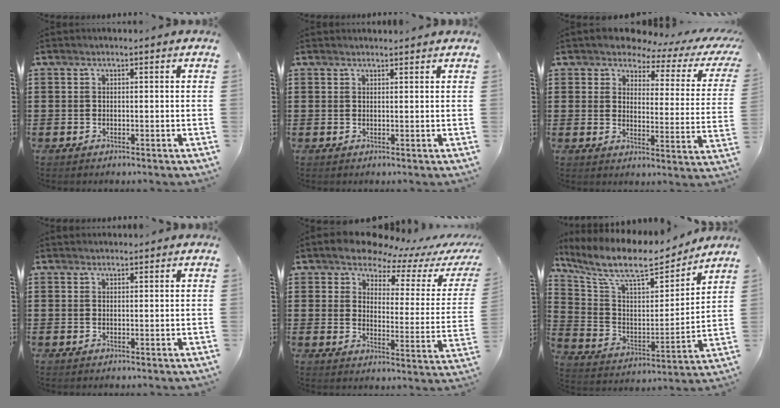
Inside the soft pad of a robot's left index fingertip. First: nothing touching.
{"total": 1.0, "force": [1.0, 0.0, 0.1], "torque": [-0.005, -0.001, 0.020]}
{"total": 3.8, "force": [3.1, 1.6, 1.6], "torque": [-0.046, -0.017, 0.046]}
{"total": 0.8, "force": [0.8, 0.2, 0.0], "torque": [-0.003, 0.001, 0.016]}
{"total": 6.8, "force": [6.3, 2.0, 1.7], "torque": [-0.066, -0.043, 0.110]}
{"total": 10.9, "force": [8.9, 2.7, 5.7], "torque": [-0.151, -0.046, 0.152]}